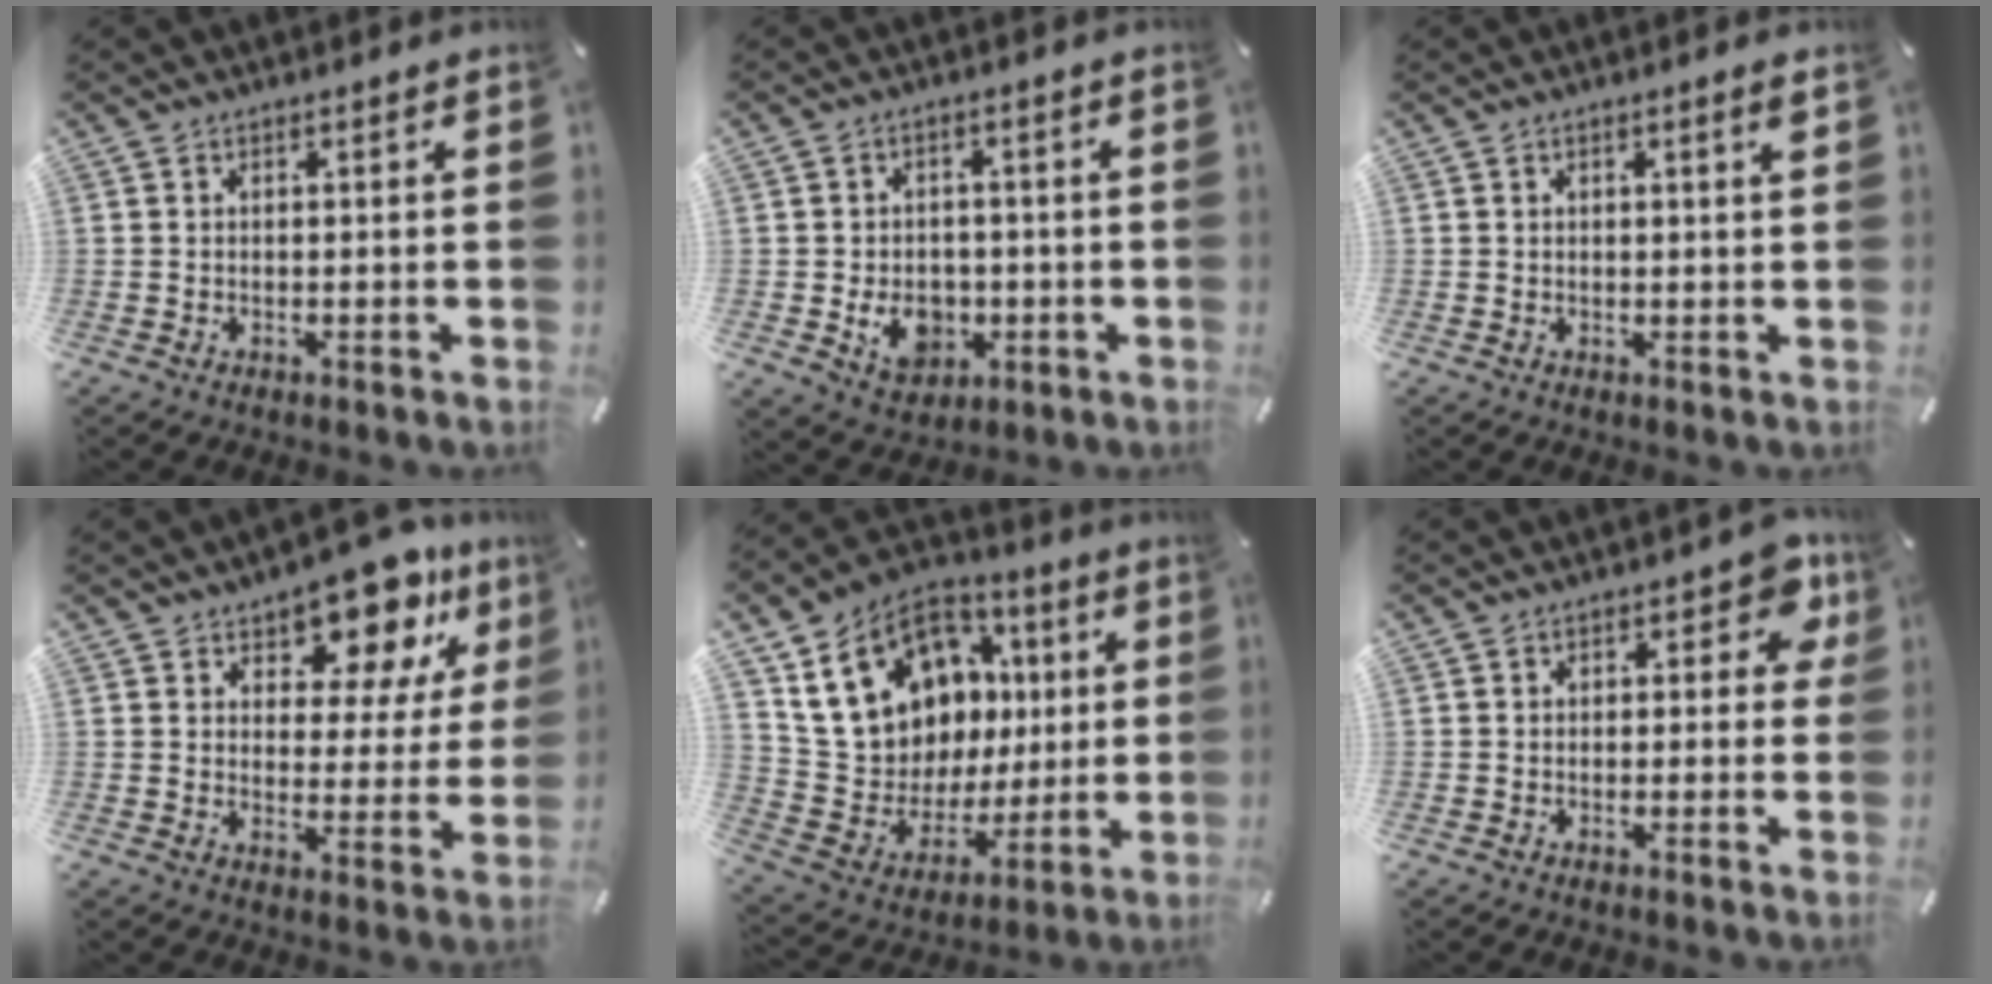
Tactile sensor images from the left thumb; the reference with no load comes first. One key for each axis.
{"total": 8.2, "fx": -1.9, "fy": 6.5, "fz": 4.6, "tx": -0.081, "ty": 0.009, "tz": -0.029}
{"total": 1.5, "fx": 0.7, "fy": 0.2, "fz": 1.3, "tx": -0.026, "ty": 0.002, "tz": 0.011}
{"total": 14.1, "fx": 10.9, "fy": 6.5, "fz": 6.2, "tx": -0.096, "ty": -0.075, "tz": 0.189}
{"total": 19.0, "fx": 7.0, "fy": 15.6, "fz": 8.2, "tx": -0.151, "ty": -0.030, "tz": 0.156}
{"total": 6.7, "fx": 2.4, "fy": 4.0, "fz": 4.9, "tx": -0.050, "ty": -0.004, "tz": 0.036}